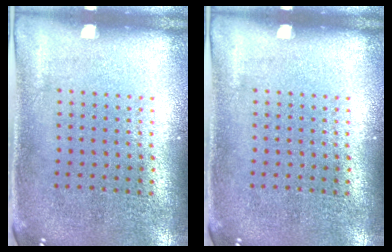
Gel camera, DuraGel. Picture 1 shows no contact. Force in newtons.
{"total": 0.0}